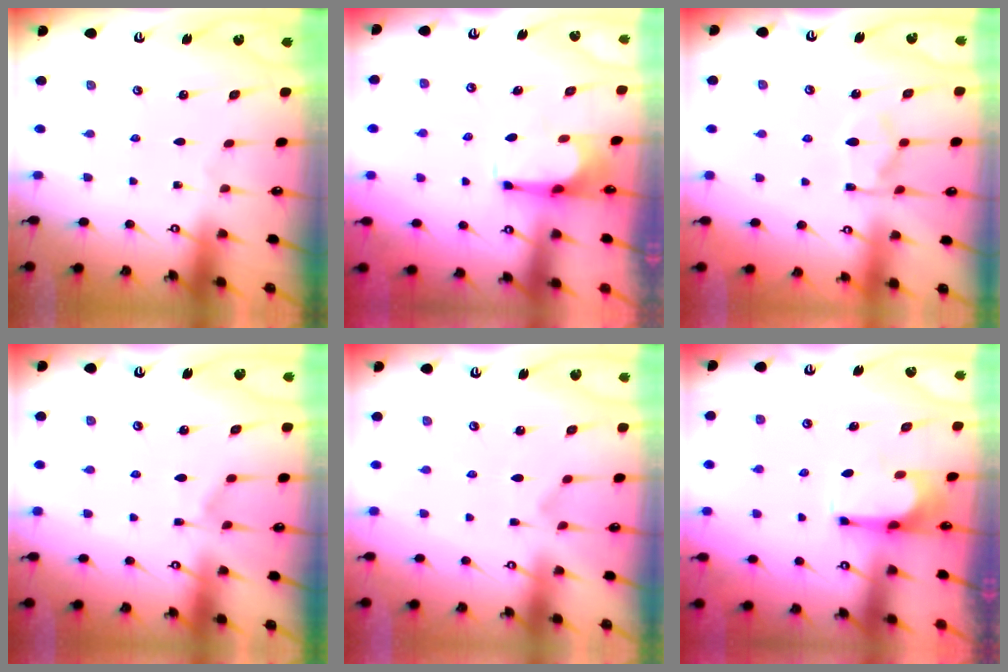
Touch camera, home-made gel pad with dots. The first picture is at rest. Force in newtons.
{"total": 1.4, "press": 1.3, "slide": 0.6}
{"total": 6.1, "press": 5.9, "slide": 1.6}
{"total": 5.6, "press": 5.6, "slide": 0.6}
{"total": 3.5, "press": 3.3, "slide": 1.2}
{"total": 0.8, "press": 0.2, "slide": 0.8}